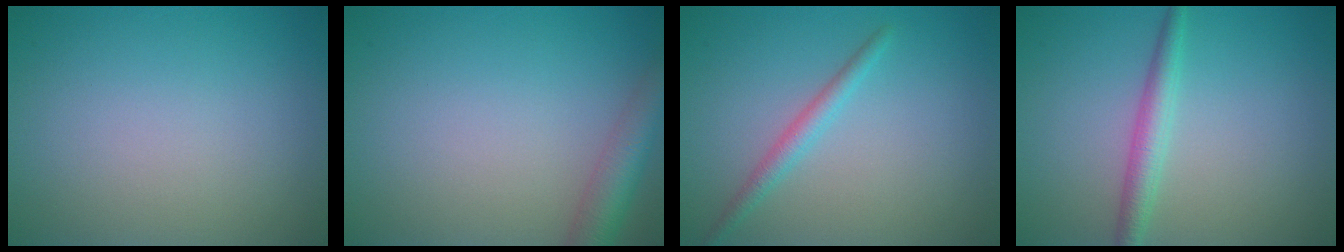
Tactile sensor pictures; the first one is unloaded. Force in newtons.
{"total": 3.7, "press": 3.7, "slide": 0.2}
{"total": 1.8, "press": 1.8, "slide": 0.0}
{"total": 2.4, "press": 2.4, "slide": 0.1}